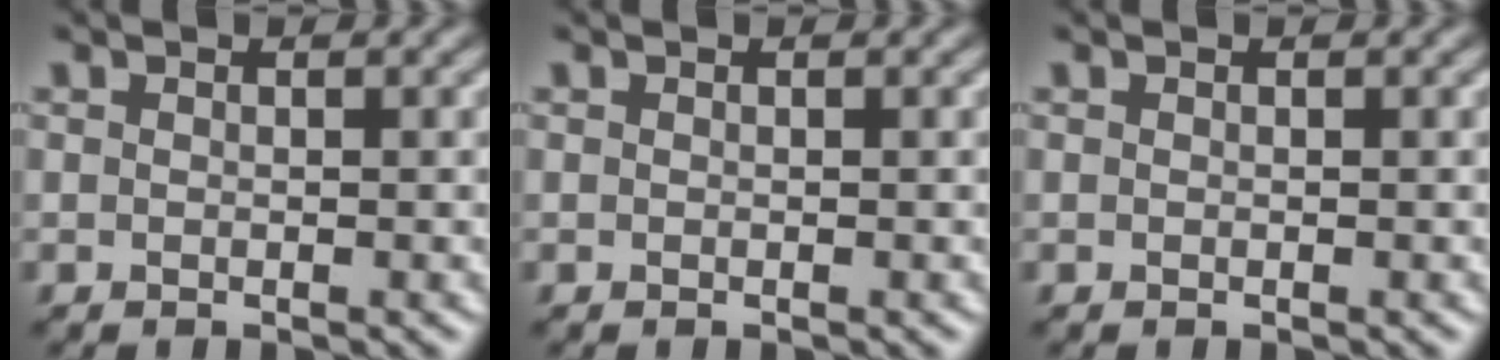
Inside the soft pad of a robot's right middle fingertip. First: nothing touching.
{"total": 0.0}
{"total": 0.0}